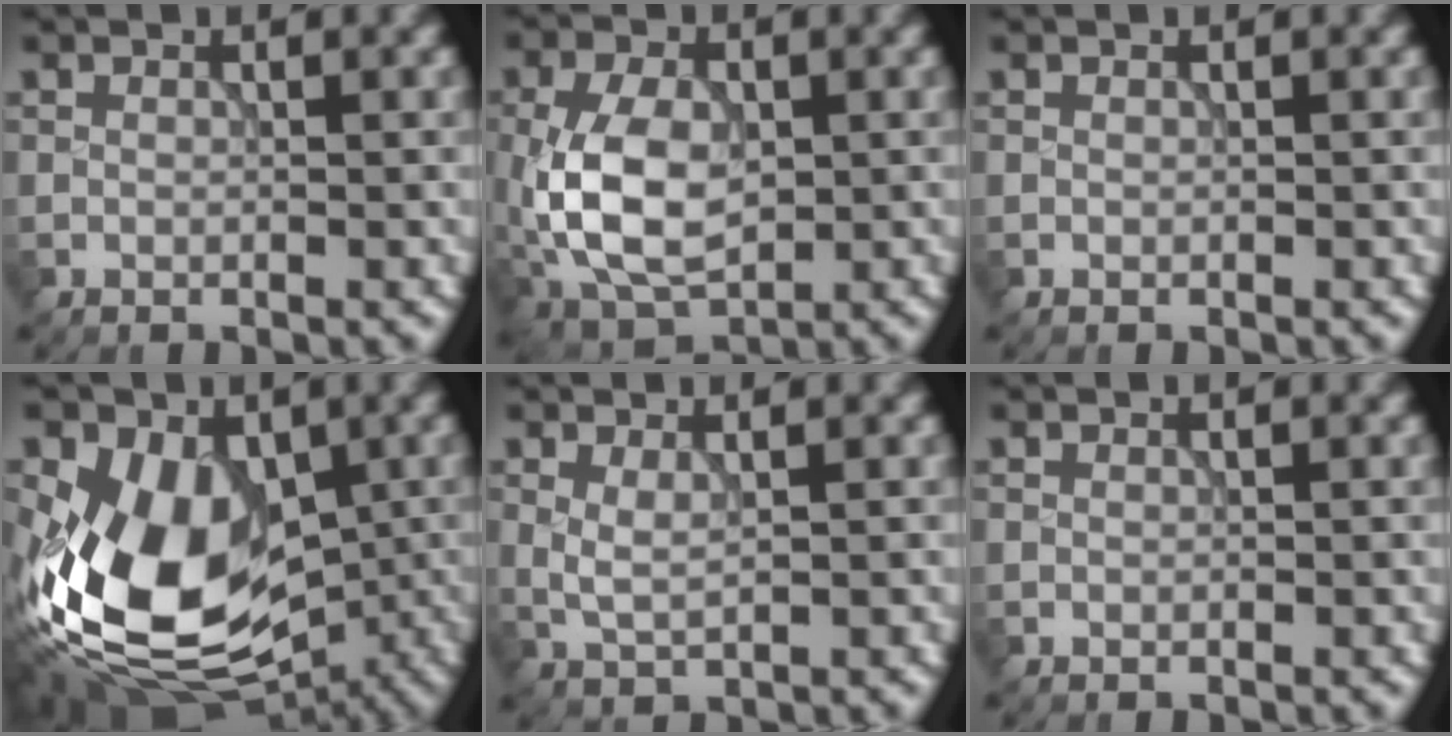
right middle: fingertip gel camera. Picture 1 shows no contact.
{"total": 7.6, "force": [-0.5, 4.6, 6.0], "torque": [-0.130, 0.003, -0.013]}
{"total": 0.0}
{"total": 12.6, "force": [-1.3, 8.8, 8.9], "torque": [-0.165, -0.024, -0.030]}
{"total": 1.3, "force": [0.5, 0.4, 1.1], "torque": [-0.028, 0.000, 0.014]}
{"total": 0.0}